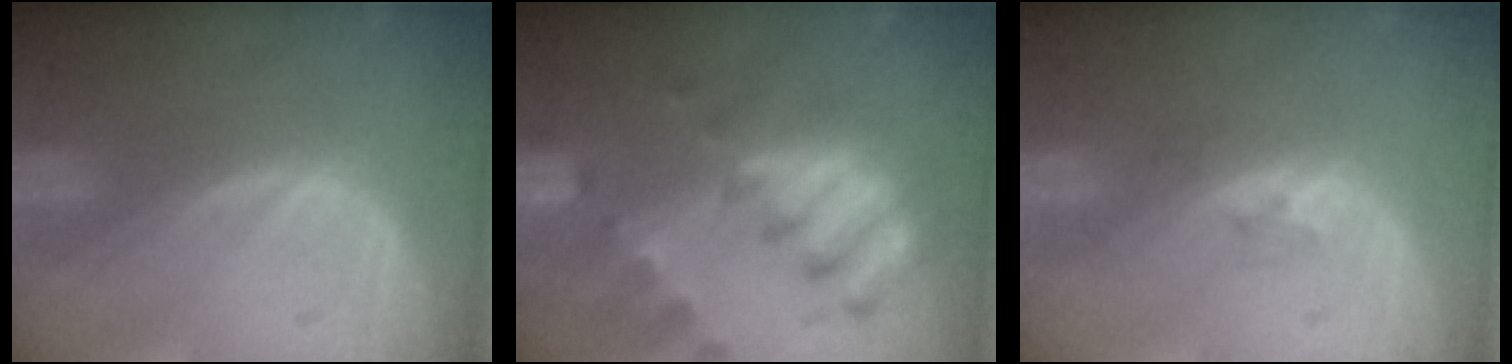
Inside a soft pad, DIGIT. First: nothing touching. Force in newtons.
{"total": 10.3, "press": 9.0, "slide": 5.1}
{"total": 1.9, "press": 1.4, "slide": 1.2}